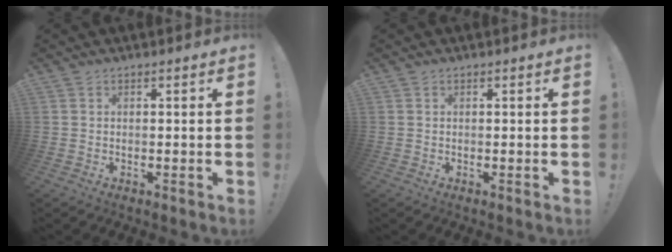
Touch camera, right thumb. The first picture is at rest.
{"total": 0.0}